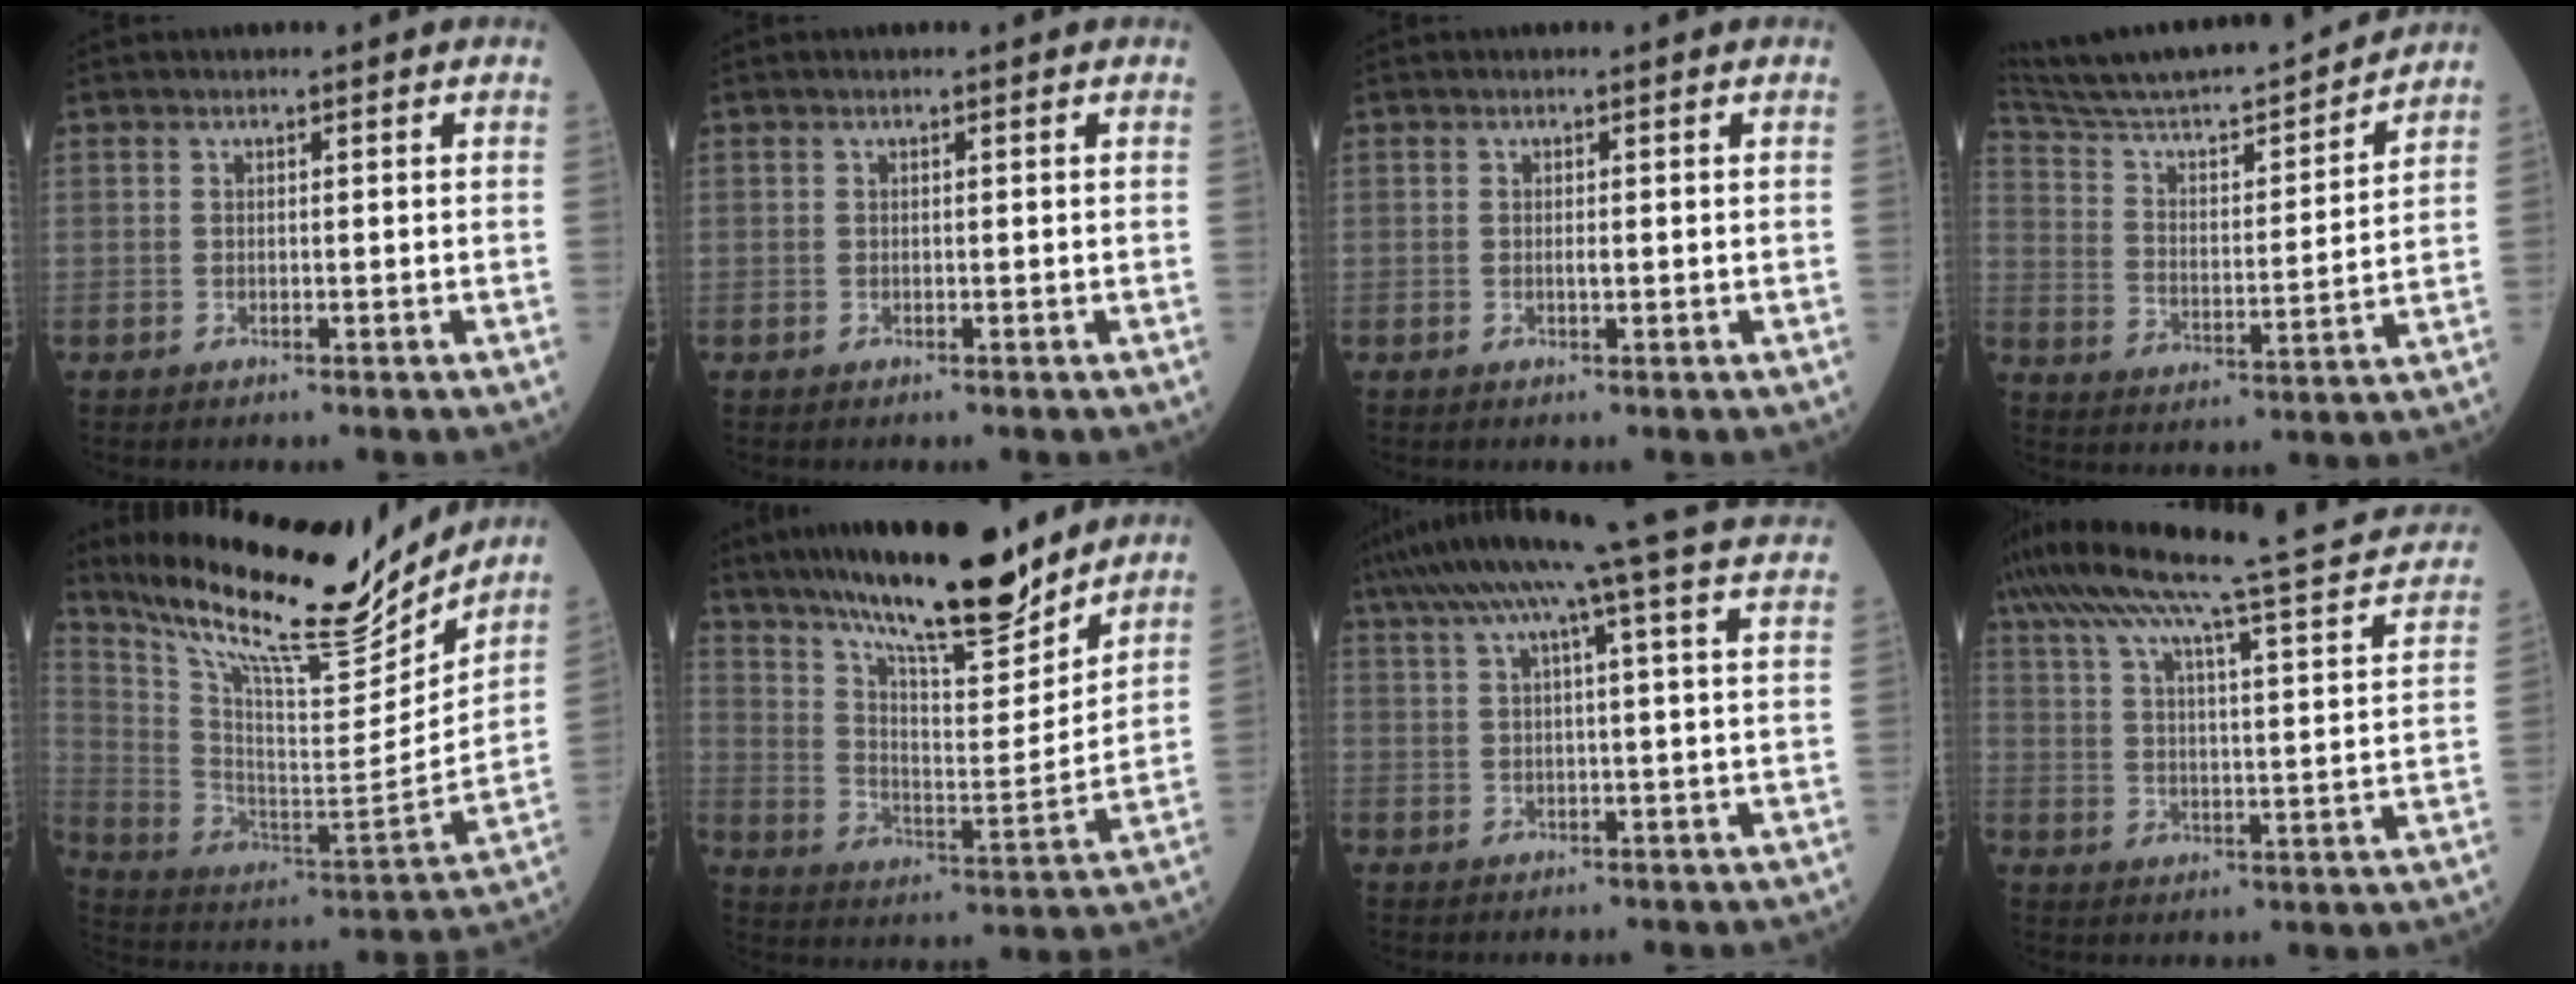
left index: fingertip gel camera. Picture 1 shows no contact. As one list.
[{"total": 0.0}, {"total": 0.5, "force": [-0.2, 0.1, 0.5], "torque": [-0.010, -0.001, -0.003]}, {"total": 21.8, "force": [20.2, 1.0, 8.2], "torque": [-0.141, -0.012, 0.312]}, {"total": 22.9, "force": [20.3, 3.3, 9.9], "torque": [-0.185, -0.042, 0.324]}, {"total": 20.2, "force": [16.6, 2.8, 11.1], "torque": [-0.184, -0.002, 0.272]}, {"total": 20.3, "force": [16.8, -2.0, 11.2], "torque": [-0.198, 0.012, 0.220]}, {"total": 26.8, "force": [23.0, 1.9, 13.6], "torque": [-0.222, -0.003, 0.301]}]